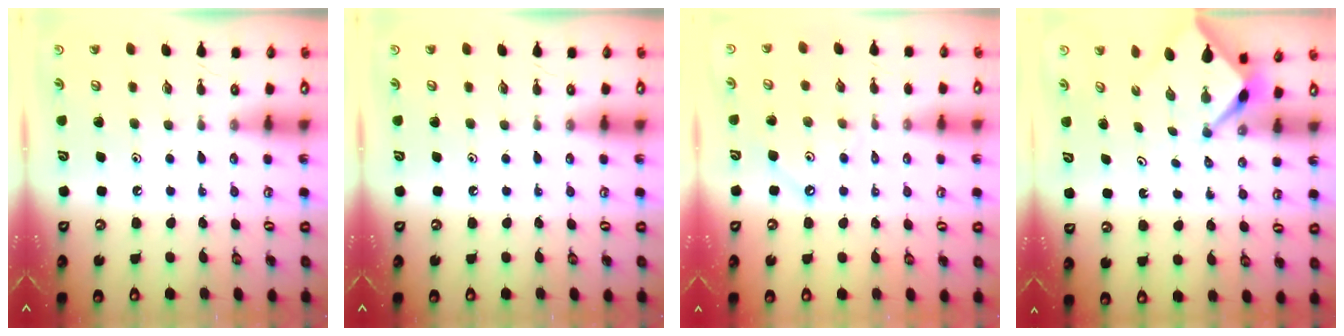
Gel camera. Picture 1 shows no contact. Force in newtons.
{"total": 0.0}
{"total": 2.0, "press": 2.0, "slide": 0.2}
{"total": 2.7, "press": 2.7, "slide": 0.2}